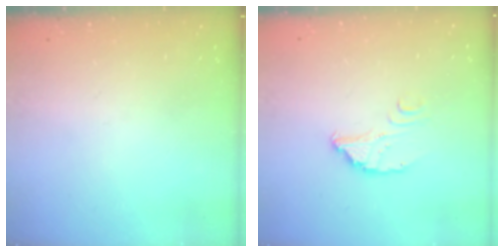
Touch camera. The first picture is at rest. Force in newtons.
{"total": 3.0, "press": 3.0, "slide": 0.3}